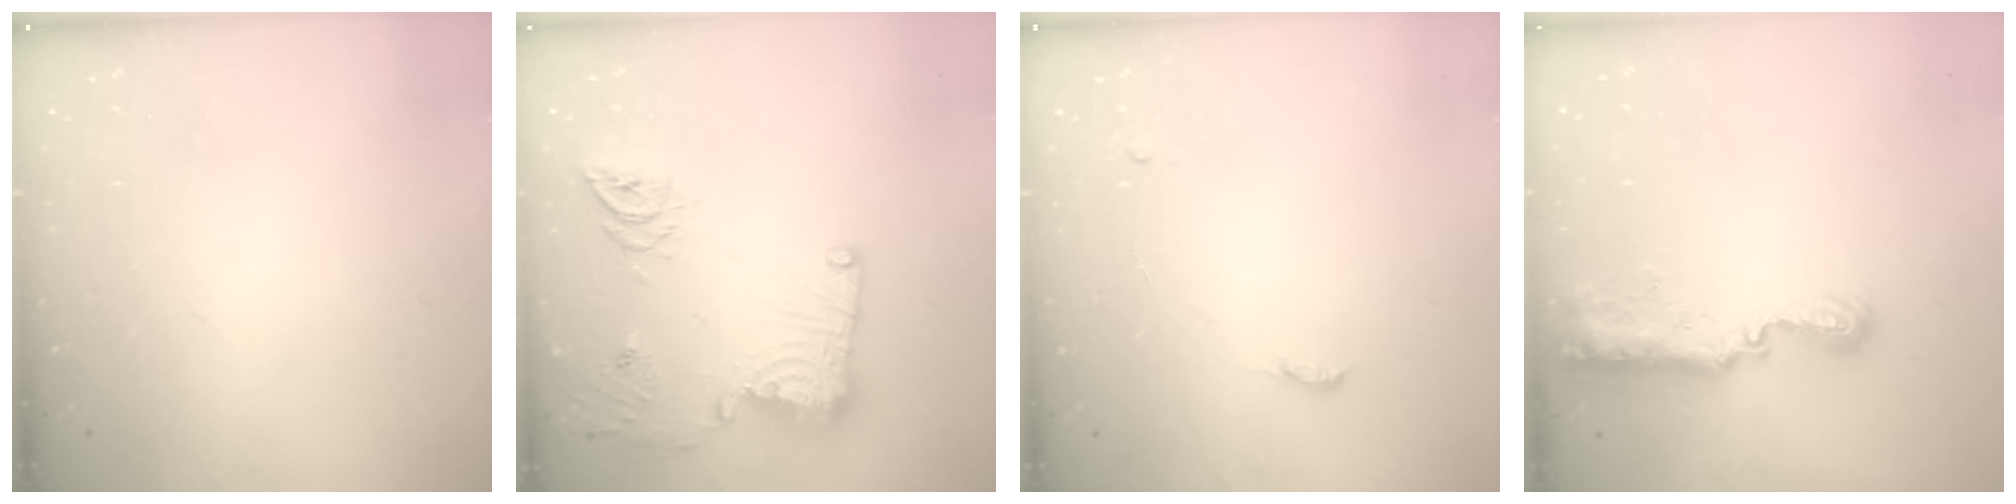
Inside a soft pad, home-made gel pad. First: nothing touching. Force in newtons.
{"total": 20.1, "press": 19.4, "slide": 5.4}
{"total": 7.8, "press": 4.4, "slide": 6.4}
{"total": 8.9, "press": 8.9, "slide": 0.8}